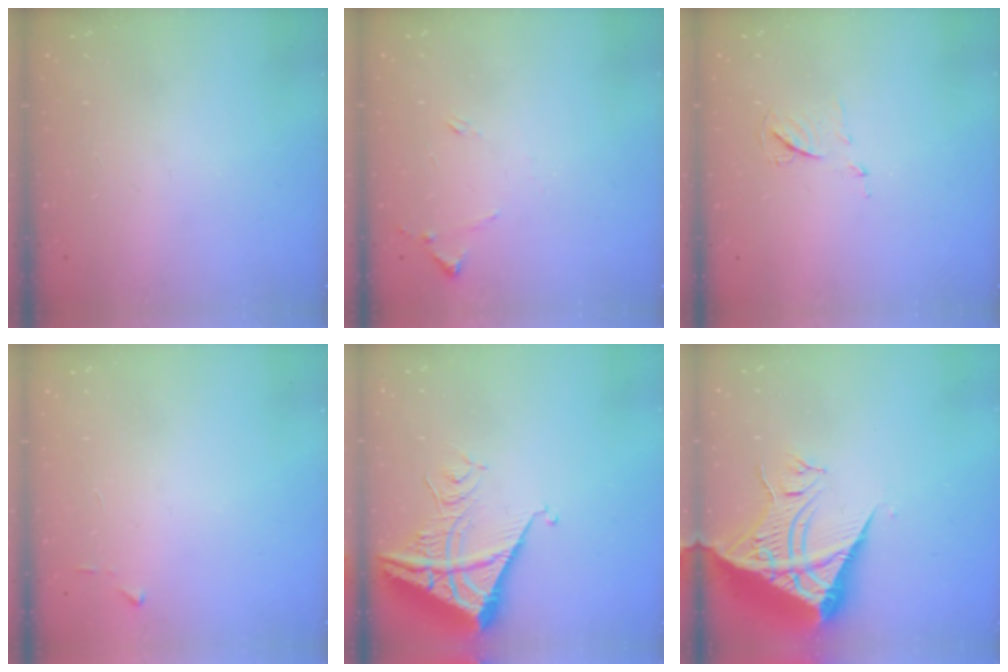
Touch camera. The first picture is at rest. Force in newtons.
{"total": 8.0, "press": 8.0, "slide": 0.7}
{"total": 6.1, "press": 6.0, "slide": 0.7}
{"total": 3.7, "press": 3.7, "slide": 0.4}
{"total": 9.1, "press": 9.1, "slide": 1.0}
{"total": 14.7, "press": 14.6, "slide": 1.5}